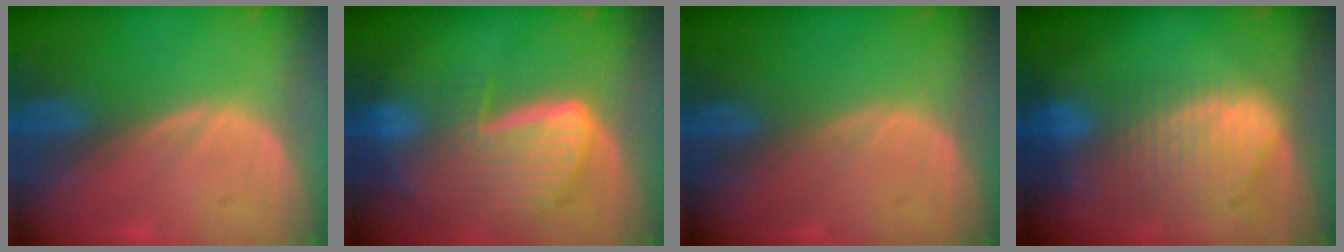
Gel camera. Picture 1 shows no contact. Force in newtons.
{"total": 9.4, "press": 8.1, "slide": 4.8}
{"total": 0.0}
{"total": 9.7, "press": 8.4, "slide": 5.0}